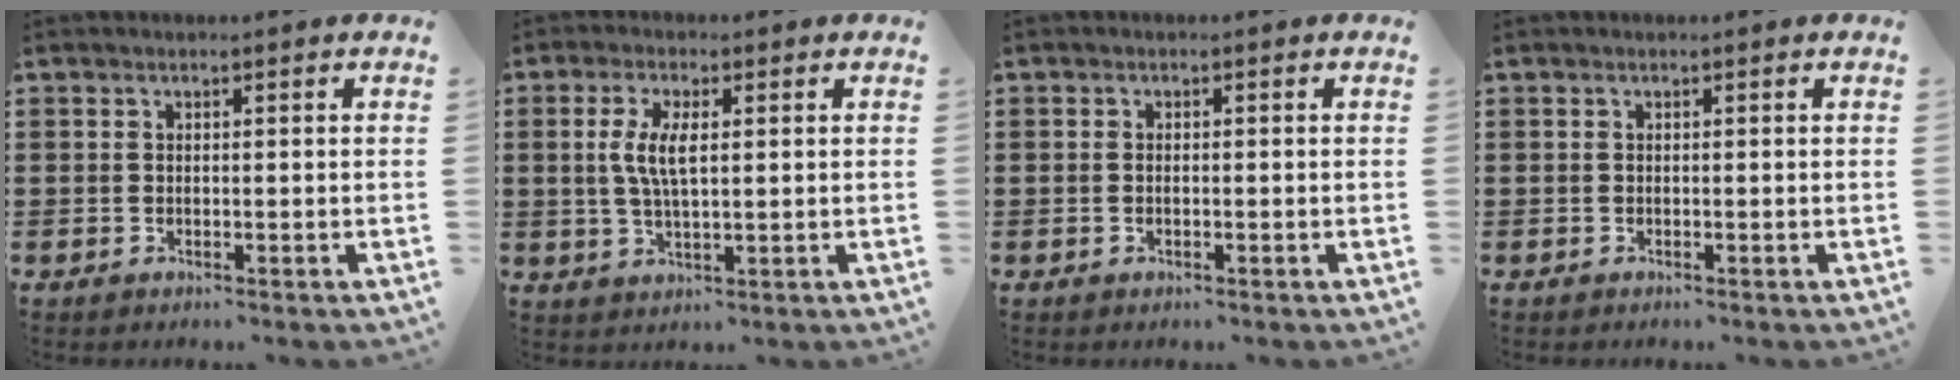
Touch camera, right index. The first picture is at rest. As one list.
[{"total": 5.4, "force": [0.9, 1.9, 4.9], "torque": [-0.107, 0.004, 0.011]}, {"total": 0.7, "force": [-0.1, 0.3, 0.6], "torque": [-0.015, -0.002, -0.002]}, {"total": 0.0}]